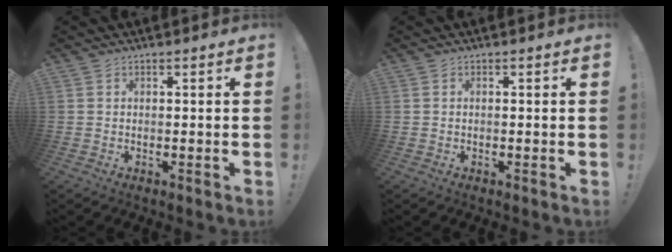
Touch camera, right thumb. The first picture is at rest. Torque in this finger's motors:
{"motor_torque": [0.01, 0.17, -0.07, -0.29, 0.00]}